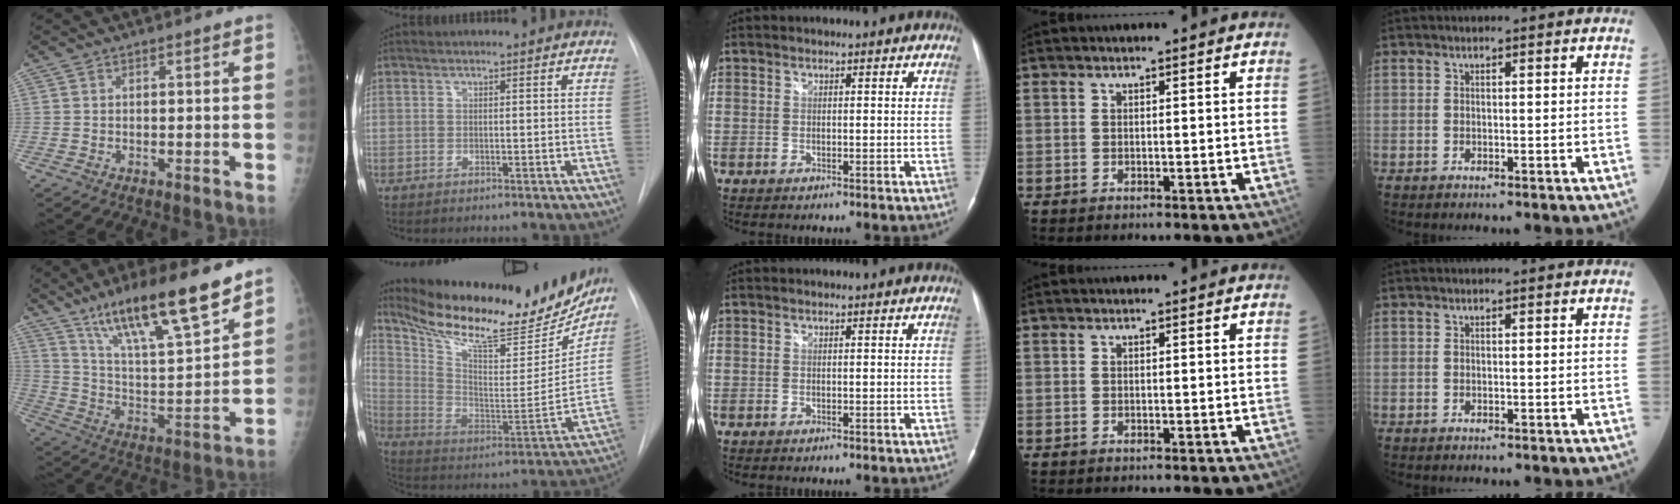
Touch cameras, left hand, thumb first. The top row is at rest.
{"thumb": {"total": 21.3, "force": [14.7, 4.1, 14.9], "torque": [-0.234, -0.063, 0.257]}, "index": {"total": 26.4, "force": [22.4, 7.1, 12.0], "torque": [-0.200, -0.039, 0.328]}}